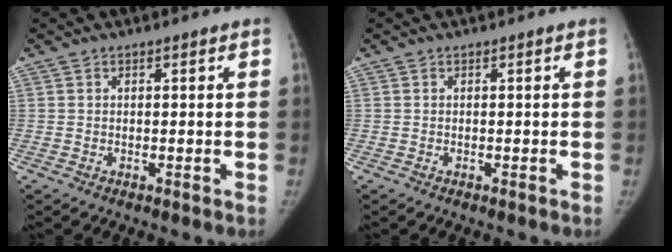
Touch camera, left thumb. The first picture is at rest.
{"total": 0.0}